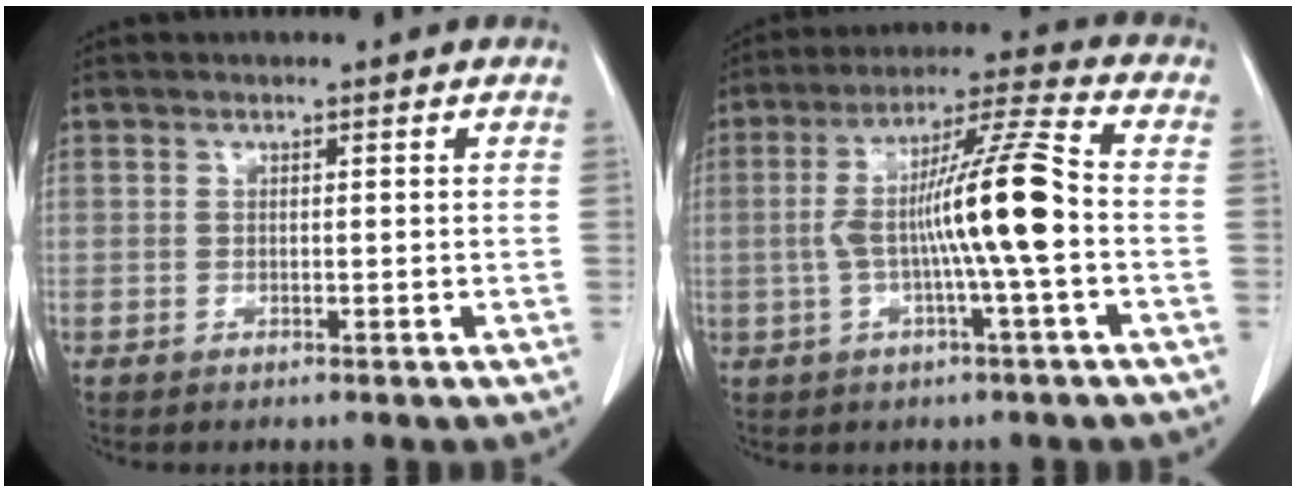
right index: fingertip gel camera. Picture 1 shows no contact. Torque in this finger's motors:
{"motor_torque": [1.81, -0.33, 0.94, 0.21]}